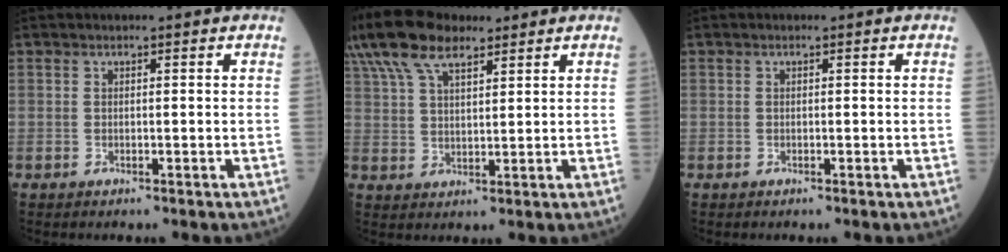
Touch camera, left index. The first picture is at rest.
{"total": 13.6, "force": [9.5, 5.5, 8.0], "torque": [-0.191, 0.043, 0.178]}
{"total": 0.0}